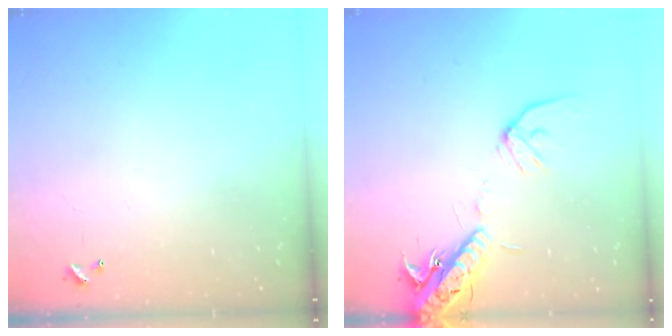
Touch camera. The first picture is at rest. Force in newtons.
{"total": 15.1, "press": 14.7, "slide": 3.3}